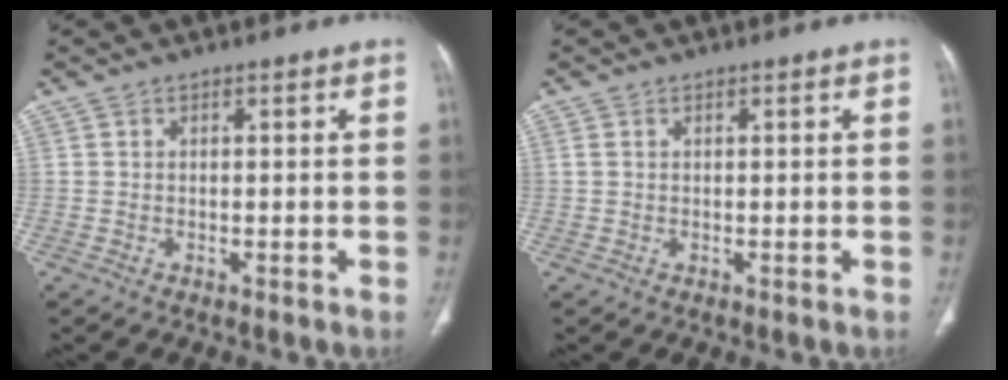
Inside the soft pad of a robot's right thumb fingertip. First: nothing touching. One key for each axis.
{"total": 0.8, "fx": 0.4, "fy": 0.5, "fz": 0.5, "tx": -0.013, "ty": 0.009, "tz": 0.012}